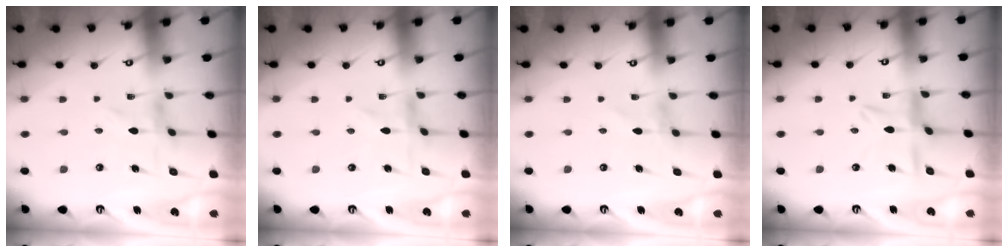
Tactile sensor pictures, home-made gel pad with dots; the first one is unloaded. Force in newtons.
{"total": 0.0}
{"total": 1.0, "press": 1.0, "slide": 0.1}
{"total": 7.1, "press": 7.1, "slide": 0.6}